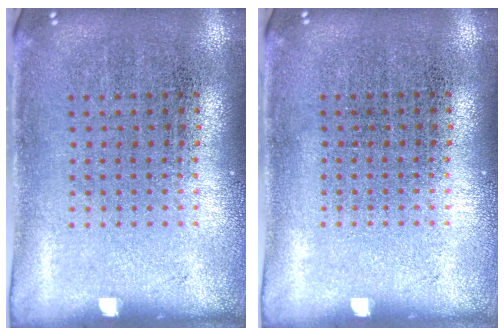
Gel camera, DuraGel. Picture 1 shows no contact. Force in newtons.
{"total": 0.0}